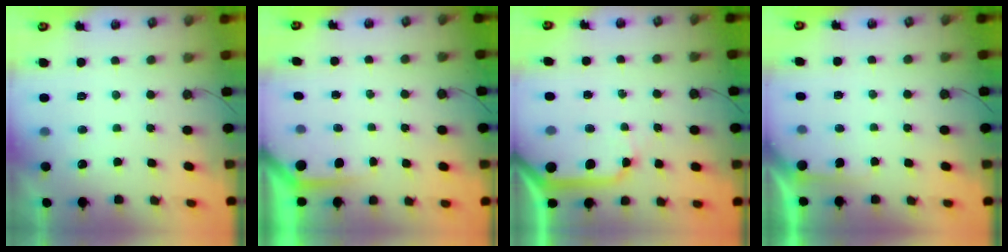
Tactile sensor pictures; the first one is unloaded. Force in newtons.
{"total": 2.7, "press": 2.7, "slide": 0.4}
{"total": 11.4, "press": 11.3, "slide": 1.6}
{"total": 2.5, "press": 2.5, "slide": 0.3}